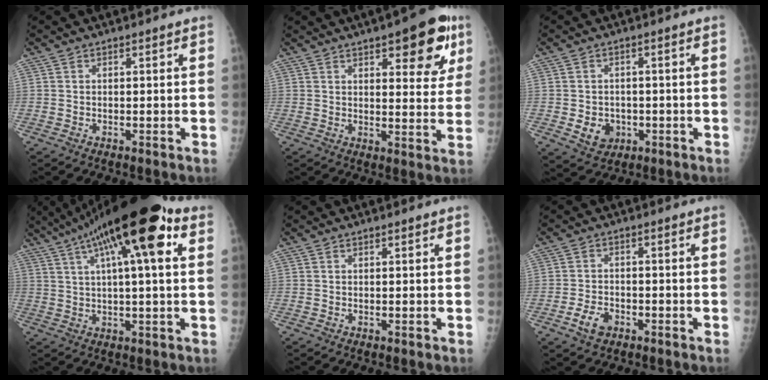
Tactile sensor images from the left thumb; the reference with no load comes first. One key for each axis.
{"total": 13.5, "fx": 6.8, "fy": 4.9, "fz": 10.5, "tx": -0.094, "ty": -0.023, "tz": 0.084}
{"total": 5.1, "fx": -1.4, "fy": 4.2, "fz": 2.5, "tx": -0.024, "ty": 0.006, "tz": -0.011}
{"total": 20.8, "fx": 9.0, "fy": 5.1, "fz": 18.1, "tx": -0.302, "ty": 0.025, "tz": 0.140}
{"total": 0.0}
{"total": 4.2, "fx": -2.2, "fy": 2.6, "fz": 2.4, "tx": -0.040, "ty": 0.014, "tz": -0.038}